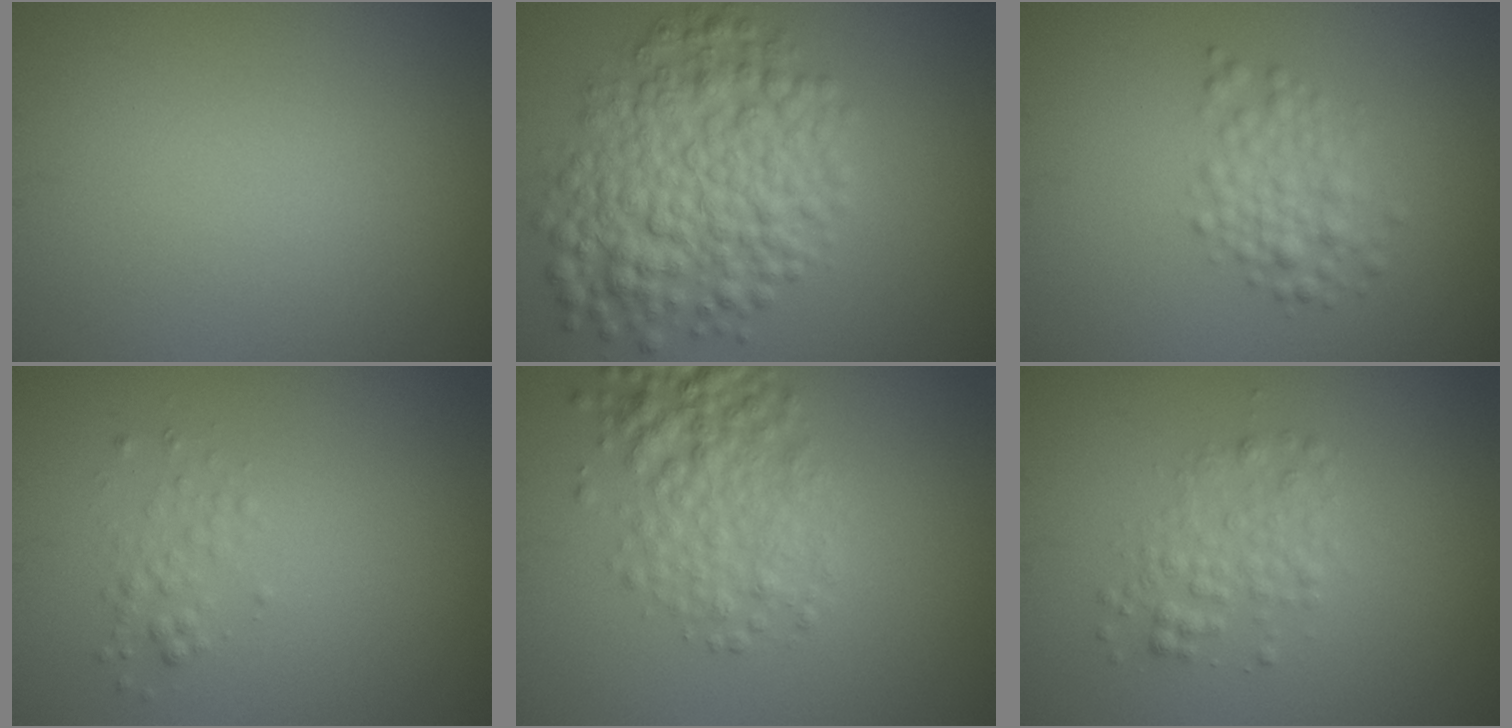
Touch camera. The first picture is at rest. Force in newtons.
{"total": 7.5, "press": 7.5, "slide": 0.1}
{"total": 2.6, "press": 2.5, "slide": 0.0}
{"total": 1.2, "press": 1.2, "slide": 0.1}
{"total": 4.5, "press": 4.5, "slide": 0.1}
{"total": 2.2, "press": 2.2, "slide": 0.0}